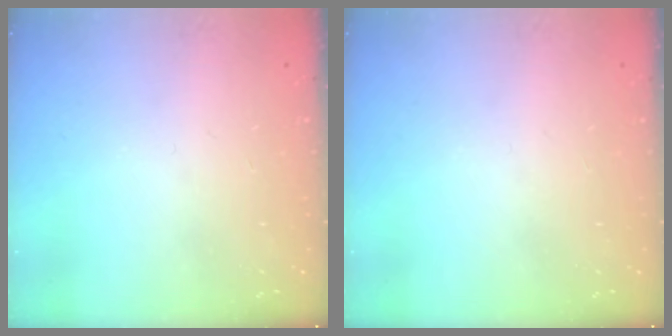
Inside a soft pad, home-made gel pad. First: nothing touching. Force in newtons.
{"total": 0.0}